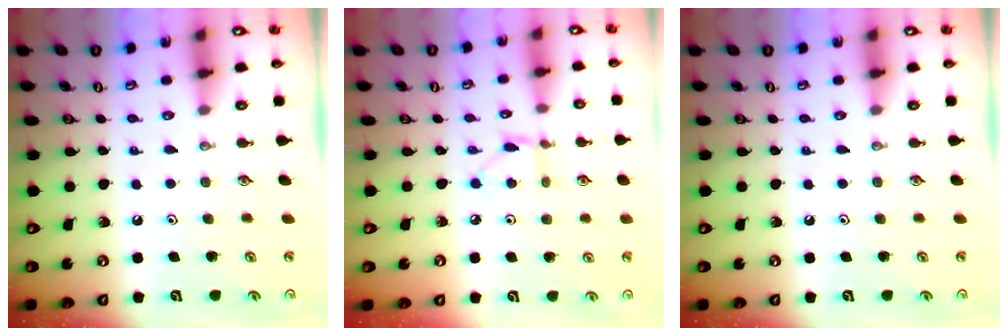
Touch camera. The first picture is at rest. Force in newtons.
{"total": 3.6, "press": 3.6, "slide": 0.4}
{"total": 0.0}